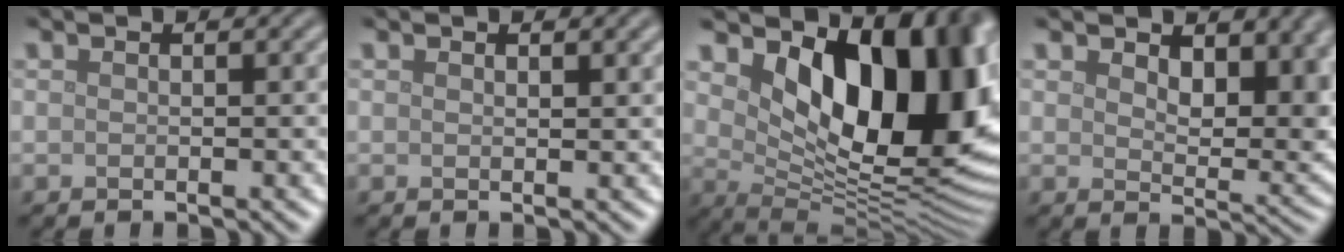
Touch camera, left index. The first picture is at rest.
{"total": 0.9, "force": [0.6, 0.2, 0.6], "torque": [-0.007, 0.000, 0.011]}
{"total": 13.7, "force": [4.0, 7.5, 10.8], "torque": [-0.128, -0.021, 0.075]}
{"total": 6.2, "force": [3.1, 3.3, 4.2], "torque": [-0.059, -0.012, 0.051]}